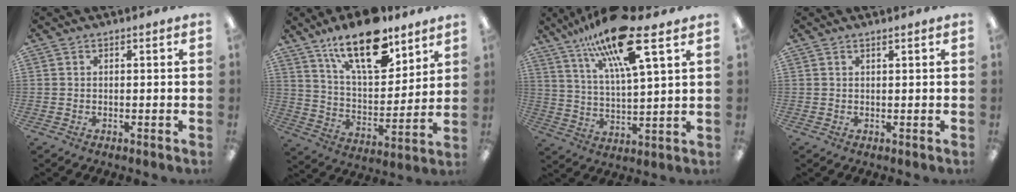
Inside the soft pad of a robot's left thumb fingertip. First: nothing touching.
{"total": 19.4, "force": [13.2, 8.3, 11.6], "torque": [-0.187, -0.070, 0.224]}
{"total": 19.0, "force": [12.7, 4.3, 13.5], "torque": [-0.243, -0.050, 0.207]}
{"total": 0.7, "force": [0.6, 0.0, 0.3], "torque": [-0.006, 0.000, 0.012]}